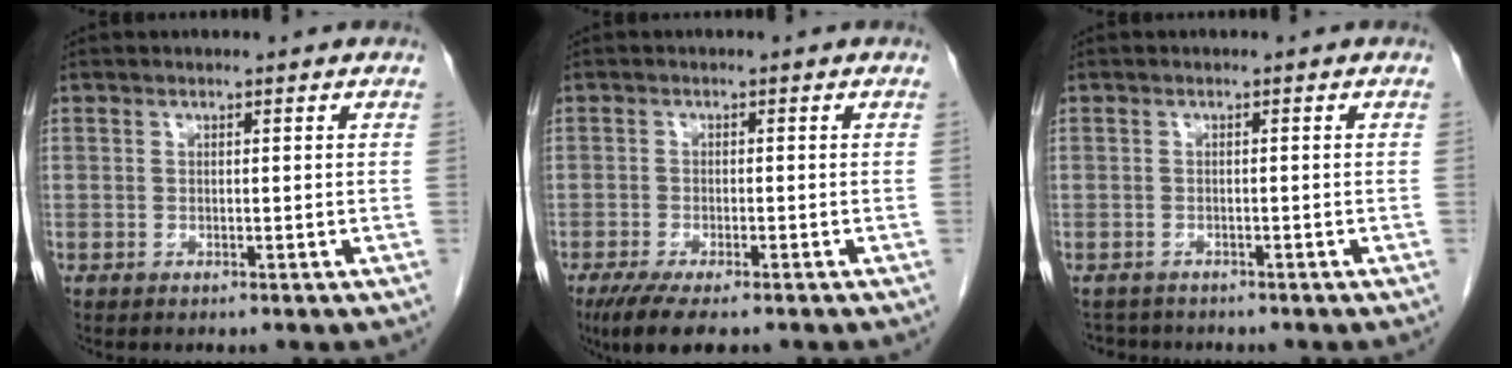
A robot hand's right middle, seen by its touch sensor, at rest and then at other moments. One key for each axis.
{"total": 6.9, "fx": -5.0, "fy": 1.5, "fz": 4.4, "tx": -0.072, "ty": -0.018, "tz": -0.078}
{"total": 2.7, "fx": -2.5, "fy": 1.0, "fz": -0.1, "tx": -0.004, "ty": -0.007, "tz": -0.039}